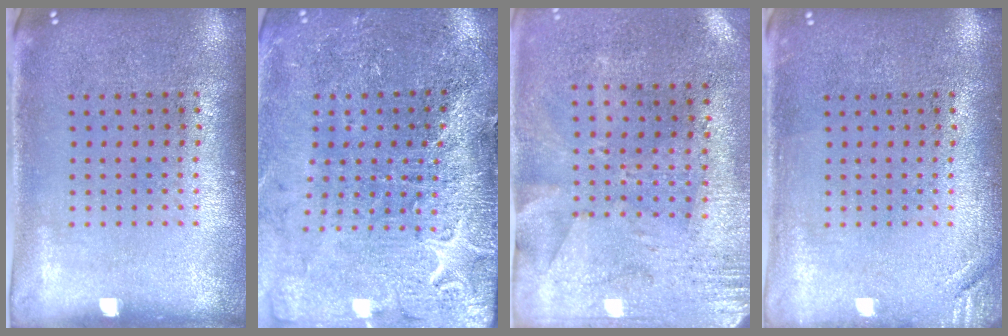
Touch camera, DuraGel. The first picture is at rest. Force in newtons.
{"total": 3.2, "press": 3.2, "slide": 0.4}
{"total": 2.8, "press": 2.3, "slide": 1.7}
{"total": 1.3, "press": 1.3, "slide": 0.3}